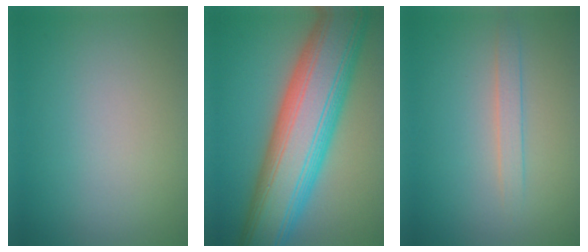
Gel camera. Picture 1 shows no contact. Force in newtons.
{"total": 13.9, "press": 13.8, "slide": 0.7}
{"total": 1.6, "press": 1.6, "slide": 0.1}